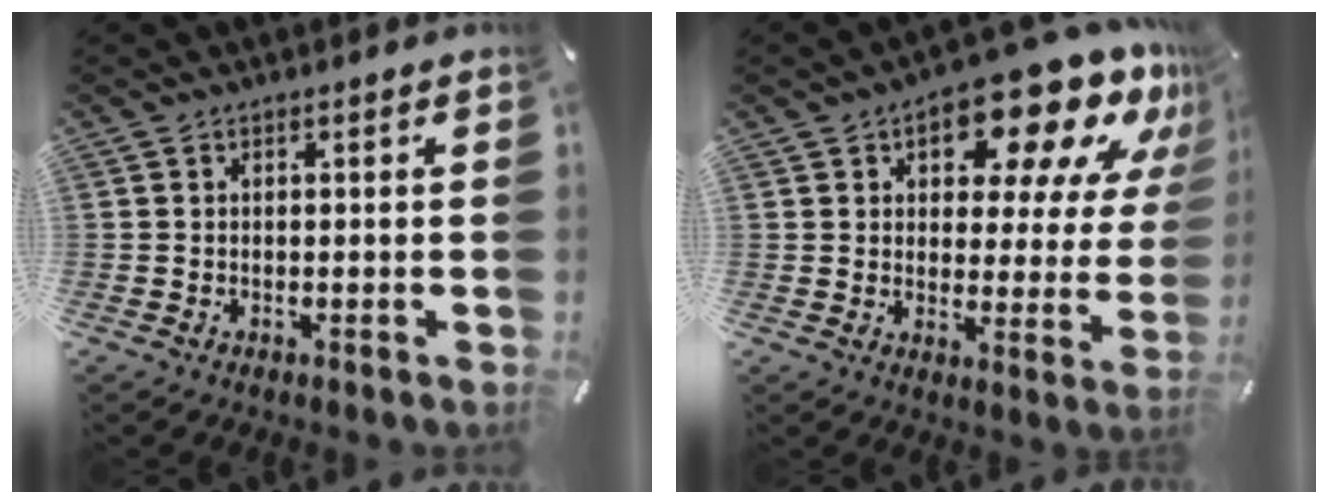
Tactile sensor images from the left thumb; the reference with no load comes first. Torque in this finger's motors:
{"motor_torque": [2.28, 2.30, 1.45, -1.32, 0.10]}